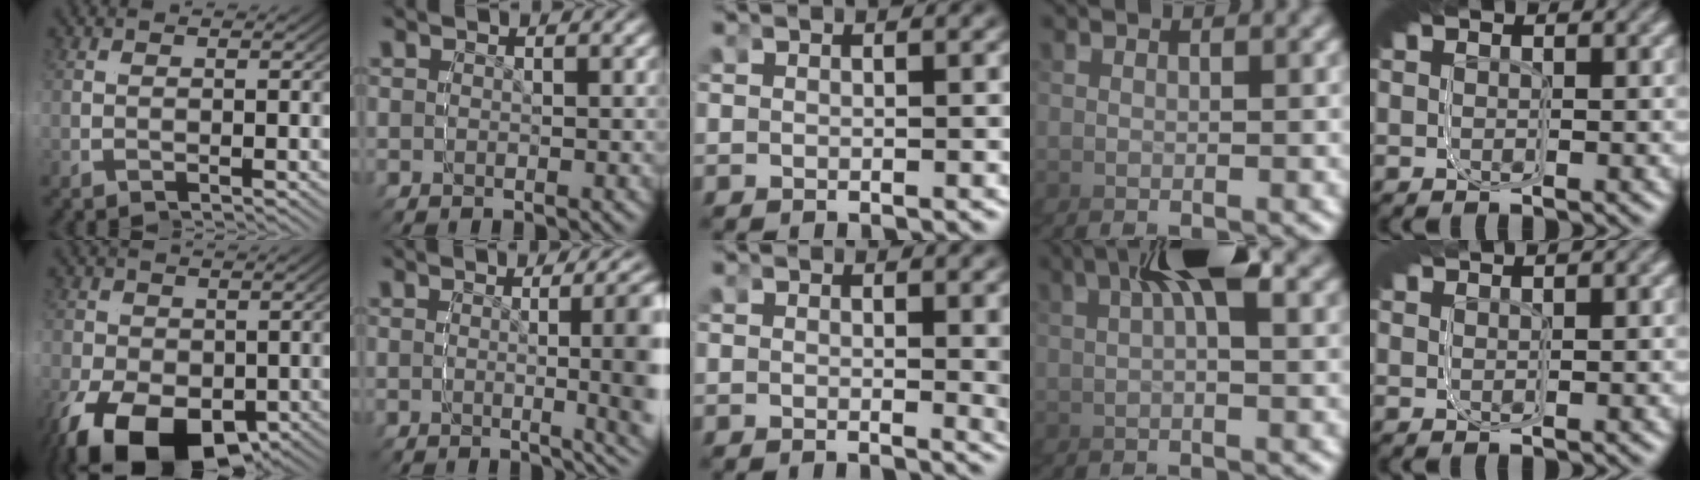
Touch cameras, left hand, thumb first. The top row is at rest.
{"thumb": {"total": 9.2, "force": [-3.1, 5.8, 6.5], "torque": [-0.134, -0.030, -0.037]}, "index": {"total": 2.7, "force": [0.0, -1.6, 2.2], "torque": [-0.009, 0.019, 0.000]}, "middle": {"total": 1.4, "force": [0.2, 0.1, 1.3], "torque": [-0.011, -0.008, 0.004]}, "ring": {"total": 5.2, "force": [1.6, 0.1, 5.0], "torque": [-0.106, 0.021, 0.019]}, "little": {"total": 1.5, "force": [1.0, 0.7, 0.8], "torque": [-0.033, 0.003, 0.016]}}